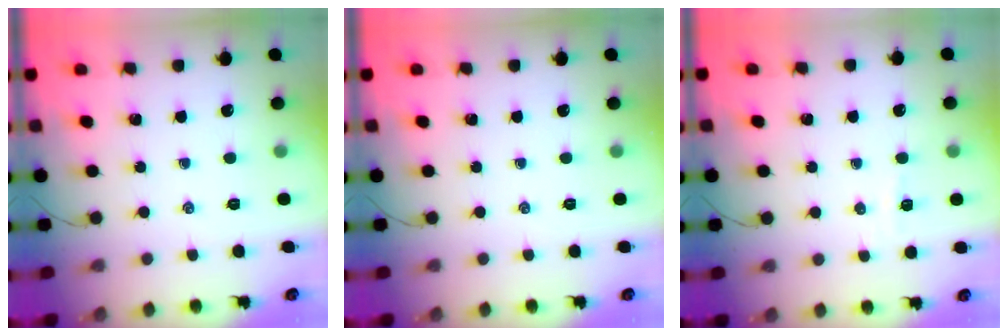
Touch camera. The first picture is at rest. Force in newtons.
{"total": 0.0}
{"total": 2.4, "press": 2.3, "slide": 0.6}